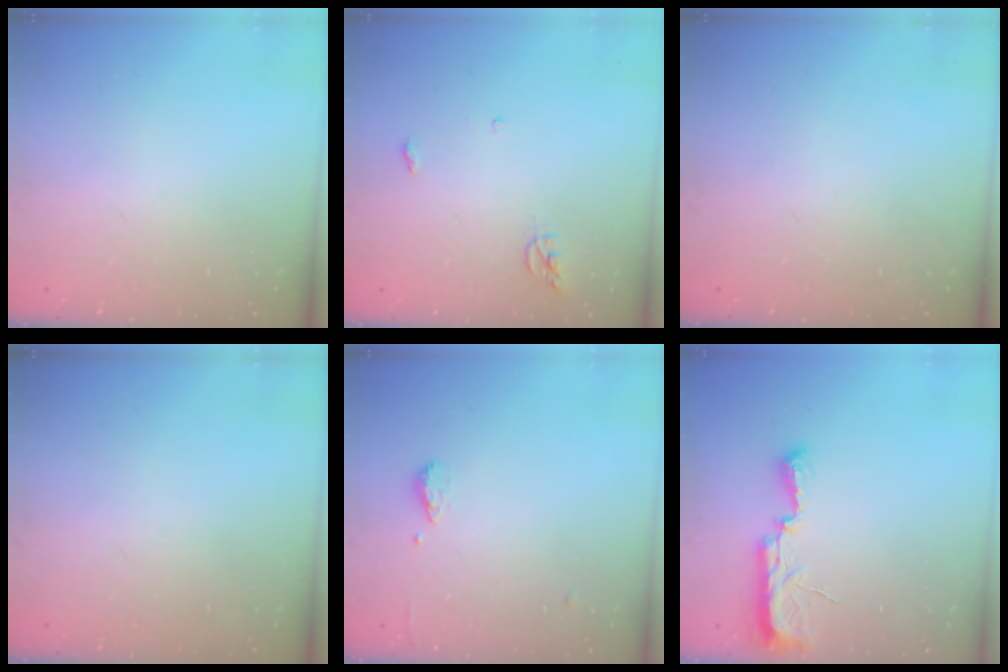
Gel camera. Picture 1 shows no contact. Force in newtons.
{"total": 4.3, "press": 4.3, "slide": 0.3}
{"total": 0.0}
{"total": 0.0}
{"total": 6.1, "press": 6.0, "slide": 0.7}
{"total": 10.3, "press": 8.9, "slide": 5.2}